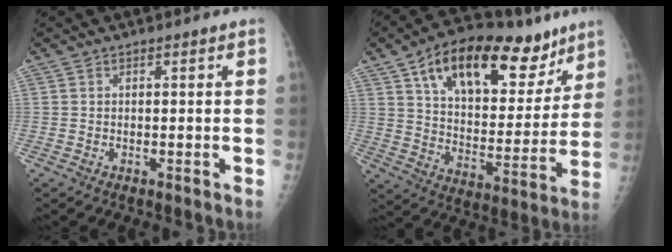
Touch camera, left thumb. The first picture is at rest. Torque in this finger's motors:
{"motor_torque": [0.37, 0.44, 1.58, -1.19, 0.24]}